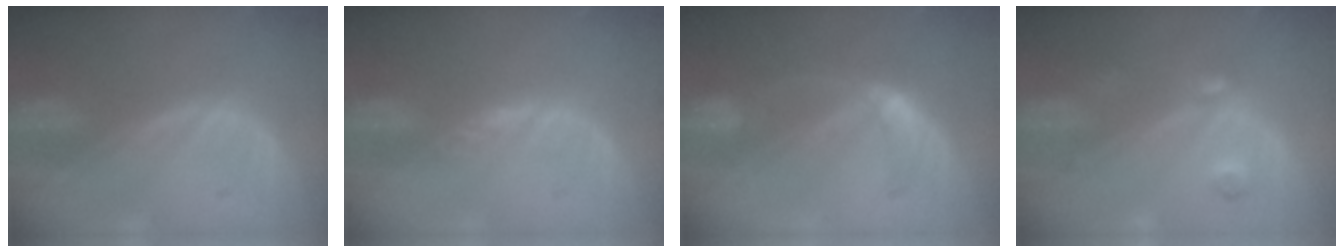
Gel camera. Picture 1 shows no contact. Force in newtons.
{"total": 1.4, "press": 1.1, "slide": 0.8}
{"total": 5.6, "press": 5.0, "slide": 2.5}
{"total": 4.0, "press": 3.5, "slide": 1.9}